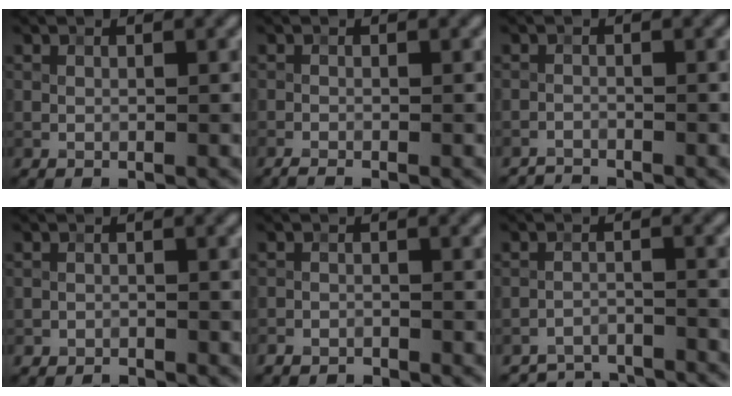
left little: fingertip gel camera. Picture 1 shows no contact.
{"total": 1.0, "force": [-0.8, 0.2, 0.6], "torque": [-0.011, -0.005, -0.017]}
{"total": 1.0, "force": [-1.0, 0.1, -0.3], "torque": [0.009, 0.000, -0.022]}
{"total": 0.8, "force": [-0.7, 0.4, -0.2], "torque": [0.009, -0.005, -0.015]}
{"total": 1.3, "force": [-1.2, 0.5, 0.0], "torque": [0.005, -0.002, -0.025]}
{"total": 4.4, "force": [-4.3, 0.6, 0.1], "torque": [0.006, -0.004, -0.076]}